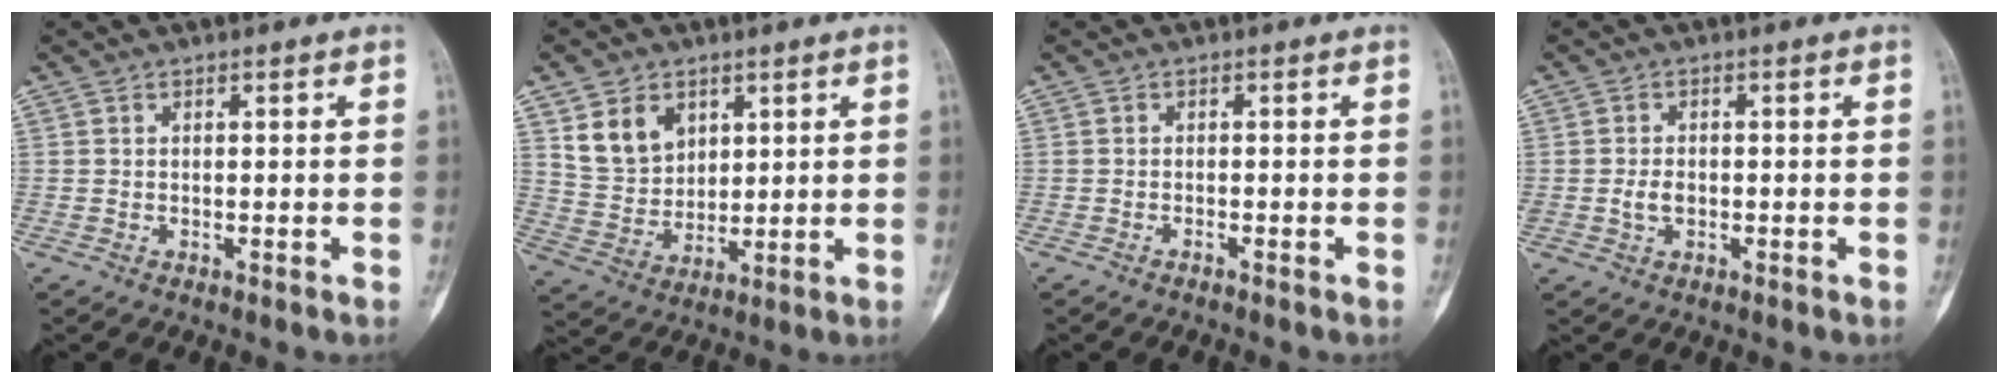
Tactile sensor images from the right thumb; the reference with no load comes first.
{"total": 9.3, "force": [4.3, 6.9, 4.4], "torque": [-0.058, -0.024, 0.093]}
{"total": 0.6, "force": [-0.5, 0.0, 0.3], "torque": [-0.011, 0.003, -0.009]}
{"total": 2.7, "force": [-0.4, 1.9, 1.9], "torque": [-0.033, 0.002, -0.006]}